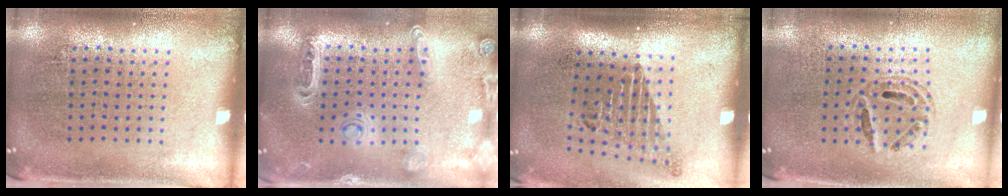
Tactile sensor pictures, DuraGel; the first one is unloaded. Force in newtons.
{"total": 1.3, "press": 1.3, "slide": 0.4}
{"total": 1.8, "press": 1.2, "slide": 1.3}
{"total": 0.8, "press": 0.8, "slide": 0.2}